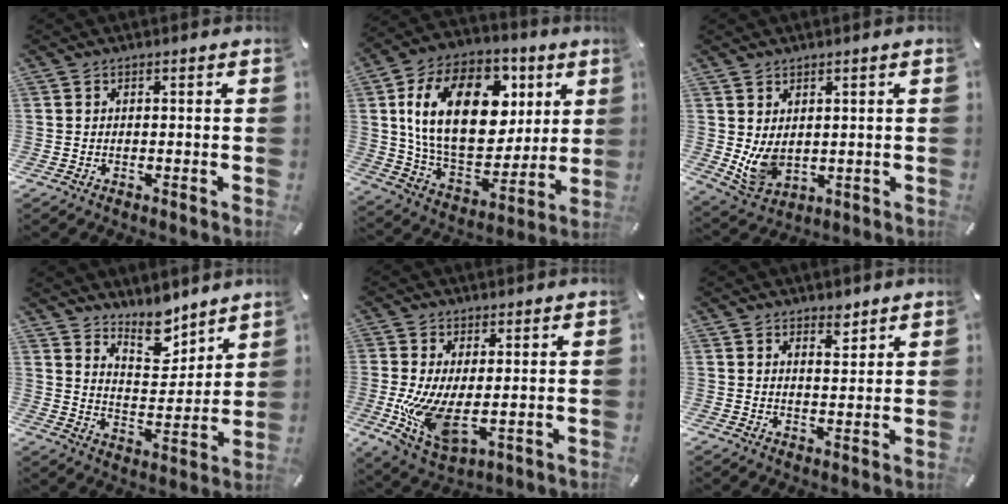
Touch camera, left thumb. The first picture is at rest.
{"total": 24.8, "force": [6.7, 16.2, 17.6], "torque": [-0.321, -0.010, 0.116]}
{"total": 7.1, "force": [1.2, 5.5, 4.4], "torque": [-0.097, -0.013, 0.023]}
{"total": 10.6, "force": [9.2, 4.6, 2.9], "torque": [-0.028, -0.077, 0.167]}
{"total": 11.8, "force": [-0.5, 5.5, 10.4], "torque": [-0.216, -0.025, 0.000]}
{"total": 3.7, "force": [3.1, 1.6, 1.1], "torque": [0.004, -0.024, 0.051]}